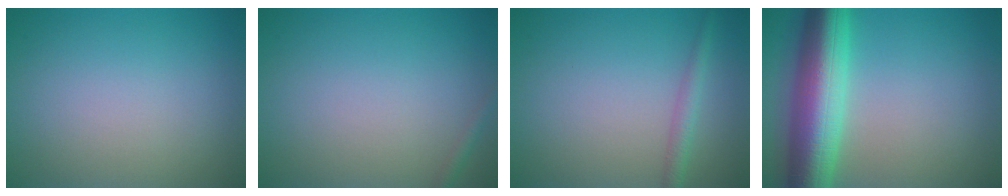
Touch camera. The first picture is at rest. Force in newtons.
{"total": 0.8, "press": 0.8, "slide": 0.1}
{"total": 1.7, "press": 1.7, "slide": 0.1}
{"total": 9.8, "press": 9.8, "slide": 0.1}